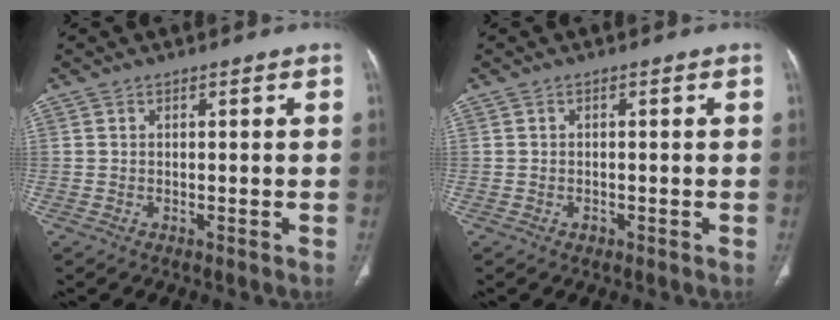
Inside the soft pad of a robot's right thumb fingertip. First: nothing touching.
{"total": 0.9, "force": [-0.4, 0.7, 0.4], "torque": [-0.003, 0.002, -0.003]}